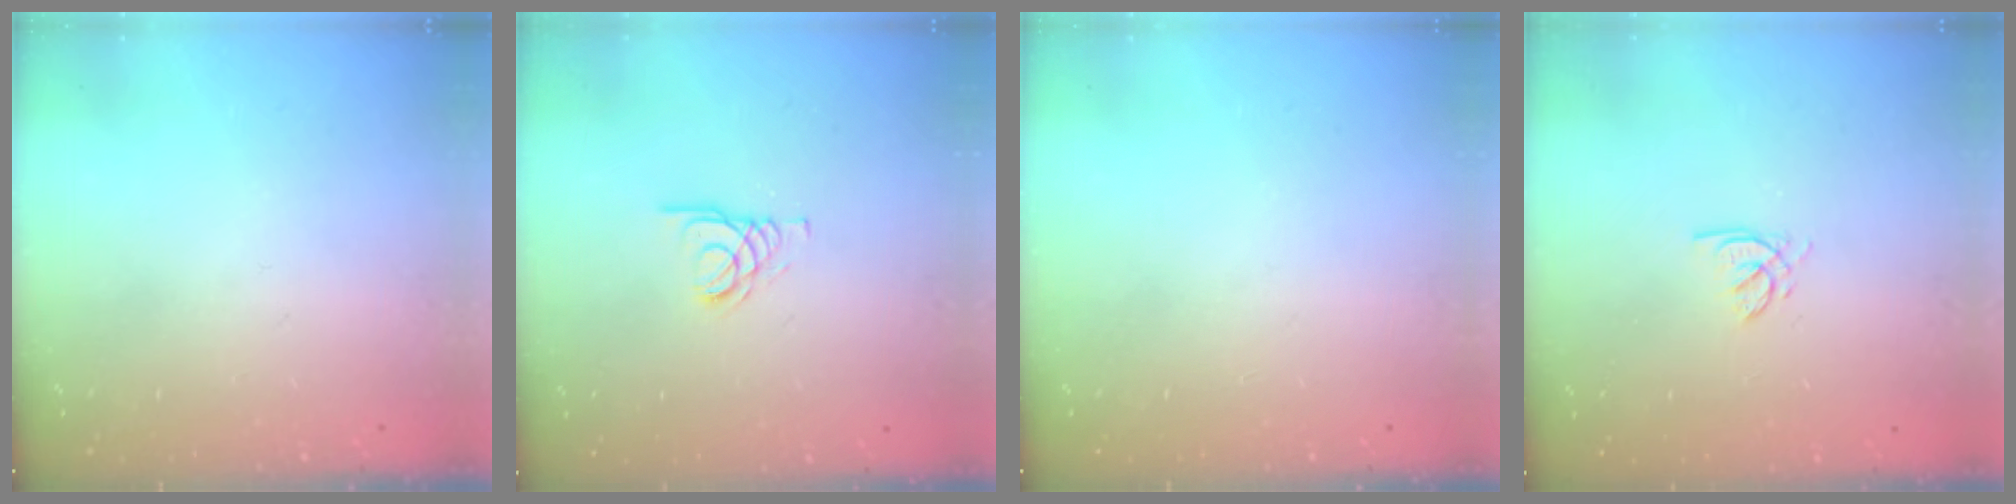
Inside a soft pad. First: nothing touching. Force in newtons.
{"total": 2.1, "press": 2.1, "slide": 0.2}
{"total": 0.0}
{"total": 1.5, "press": 1.5, "slide": 0.2}